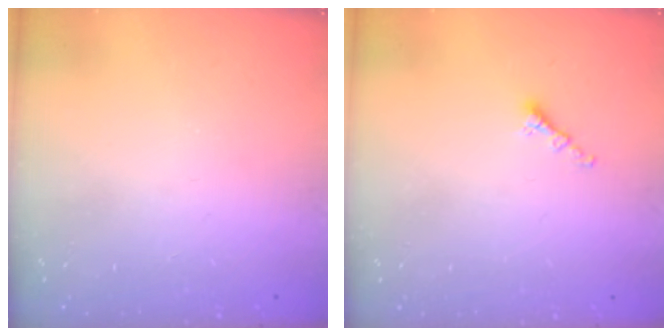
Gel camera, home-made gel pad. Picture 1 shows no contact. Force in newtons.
{"total": 1.4, "press": 1.3, "slide": 0.5}